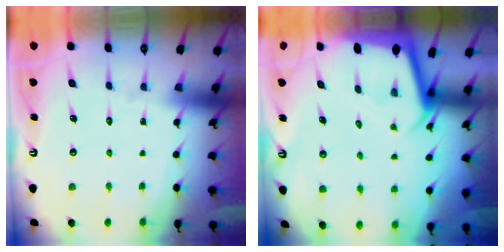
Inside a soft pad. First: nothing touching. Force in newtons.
{"total": 2.0, "press": 2.0, "slide": 0.1}